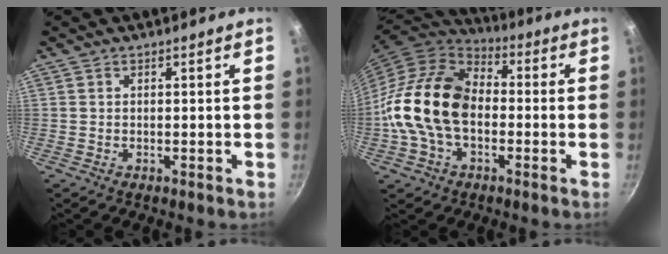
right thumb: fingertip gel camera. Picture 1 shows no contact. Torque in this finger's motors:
{"motor_torque": [1.04, 2.84, 1.45, -1.32, 0.25]}